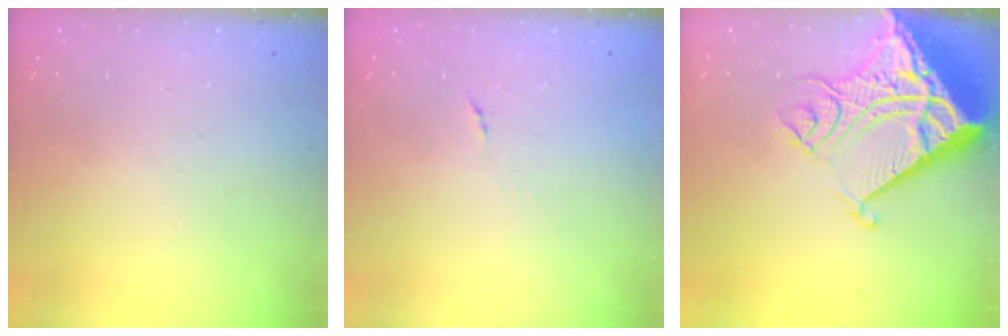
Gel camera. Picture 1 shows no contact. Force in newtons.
{"total": 3.9, "press": 3.5, "slide": 1.6}
{"total": 19.5, "press": 19.4, "slide": 2.7}